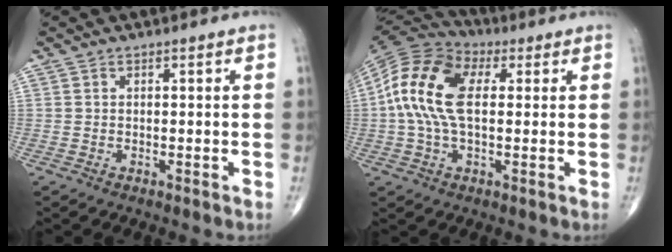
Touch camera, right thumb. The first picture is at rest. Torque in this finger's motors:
{"motor_torque": [2.09, 2.10, 0.31, -0.20, 0.16]}